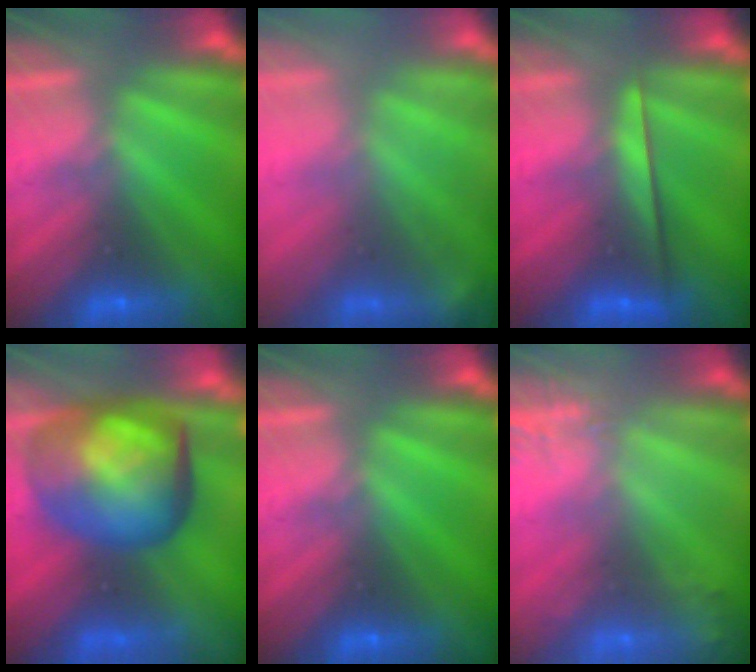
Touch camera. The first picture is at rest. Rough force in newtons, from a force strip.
{"total": 1.6}
{"total": 2.2}
{"total": 7.7}
{"total": 0.0}
{"total": 2.4}